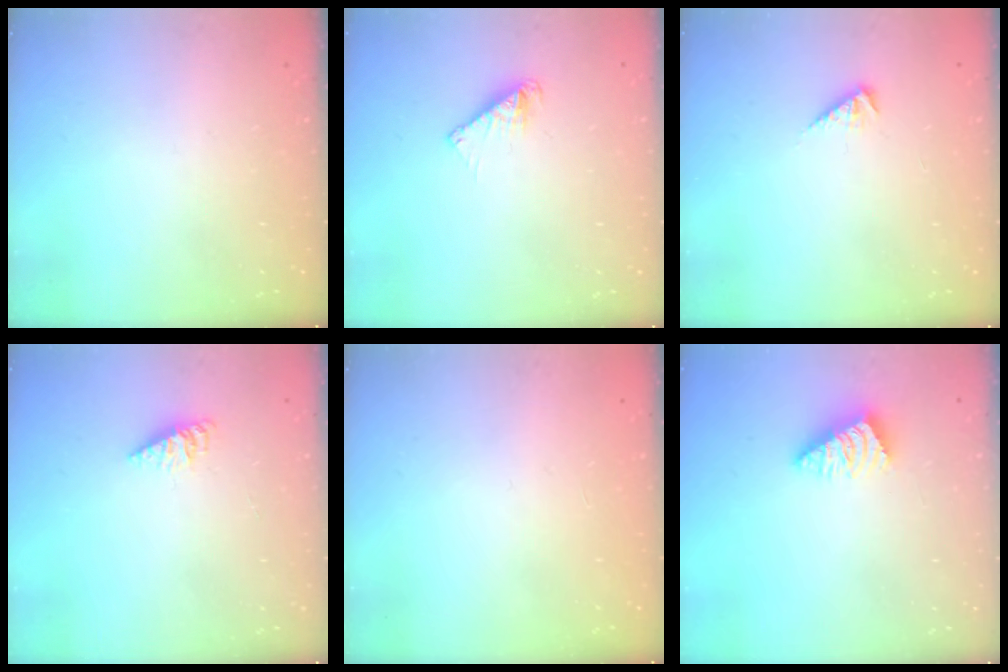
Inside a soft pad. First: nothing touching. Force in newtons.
{"total": 4.8, "press": 4.8, "slide": 0.4}
{"total": 3.5, "press": 3.4, "slide": 0.6}
{"total": 2.9, "press": 2.9, "slide": 0.3}
{"total": 0.0}
{"total": 2.4, "press": 2.4, "slide": 0.4}